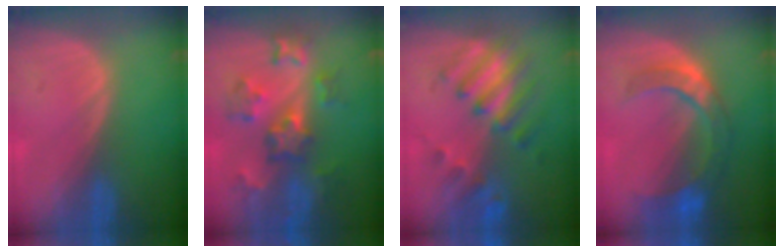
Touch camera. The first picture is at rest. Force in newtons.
{"total": 8.8, "press": 7.8, "slide": 3.9}
{"total": 7.6, "press": 7.4, "slide": 1.6}
{"total": 8.2, "press": 7.6, "slide": 3.1}